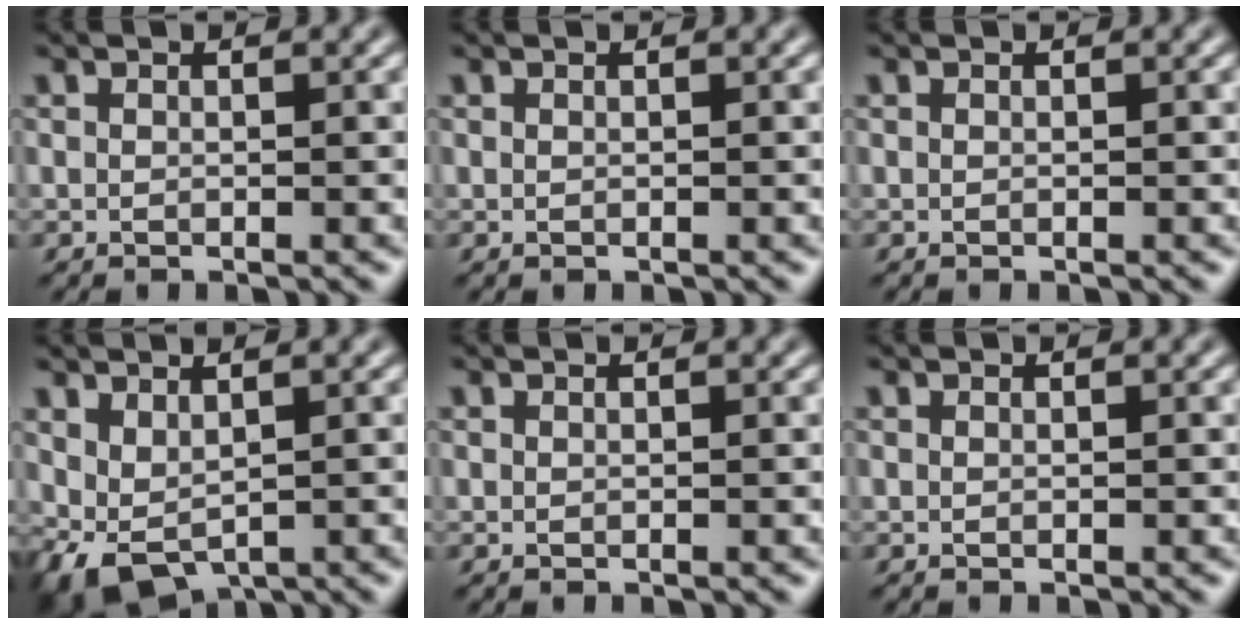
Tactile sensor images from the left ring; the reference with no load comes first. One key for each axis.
{"total": 0.0}
{"total": 0.0}
{"total": 3.5, "fx": 0.2, "fy": 2.2, "fz": 2.8, "tx": -0.057, "ty": -0.010, "tz": 0.011}
{"total": 0.0}
{"total": 0.0}